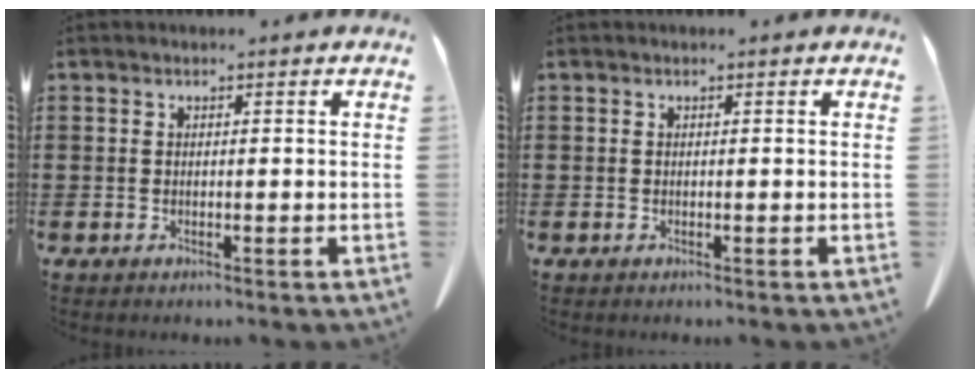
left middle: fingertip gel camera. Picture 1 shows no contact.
{"total": 0.0}